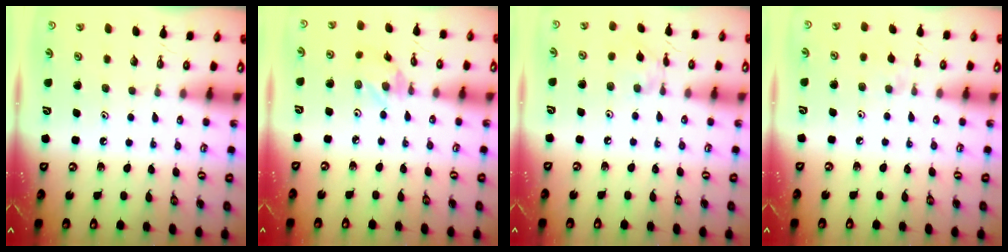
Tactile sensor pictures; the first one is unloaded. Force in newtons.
{"total": 1.3, "press": 1.3, "slide": 0.1}
{"total": 2.0, "press": 2.0, "slide": 0.2}
{"total": 3.2, "press": 3.2, "slide": 0.4}